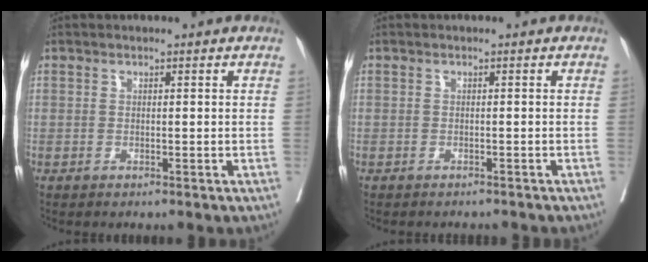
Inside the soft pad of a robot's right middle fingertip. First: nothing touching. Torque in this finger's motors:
{"motor_torque": [0.21, -0.25, -0.02, -0.01]}